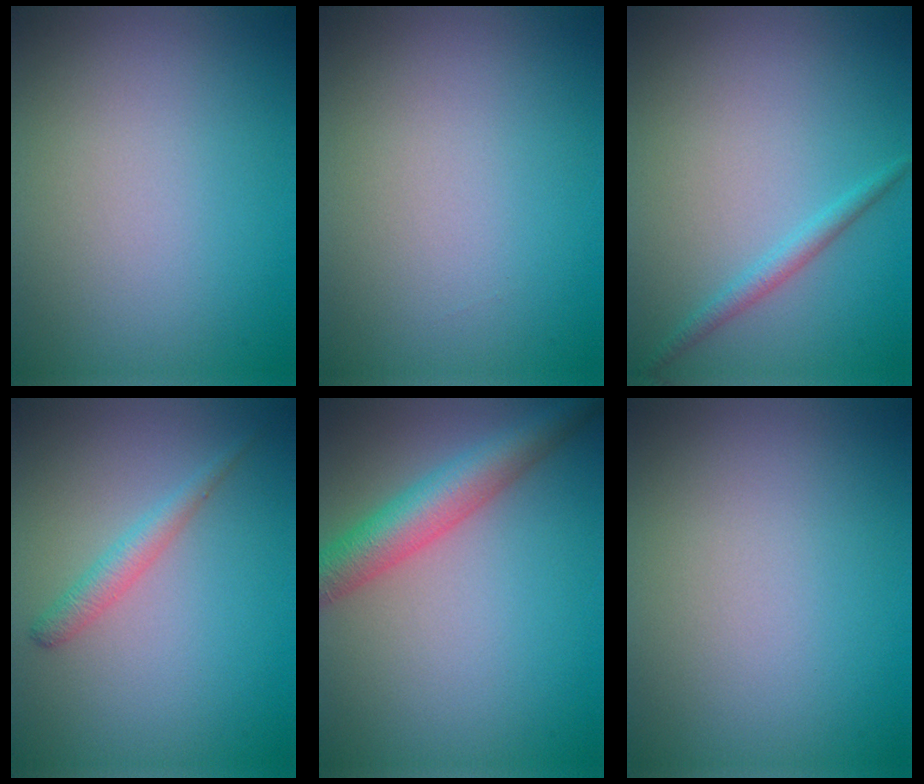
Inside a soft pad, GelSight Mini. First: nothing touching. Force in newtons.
{"total": 0.0}
{"total": 1.5, "press": 1.5, "slide": 0.1}
{"total": 1.8, "press": 1.8, "slide": 0.1}
{"total": 5.4, "press": 5.4, "slide": 0.2}
{"total": 0.0}